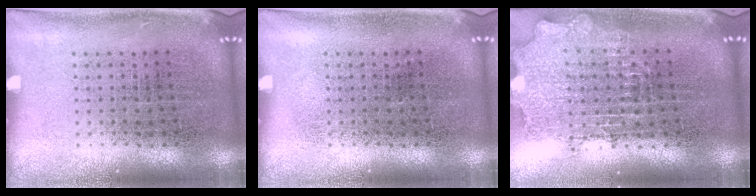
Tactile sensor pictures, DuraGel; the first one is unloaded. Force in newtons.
{"total": 0.0}
{"total": 1.9, "press": 1.5, "slide": 1.1}